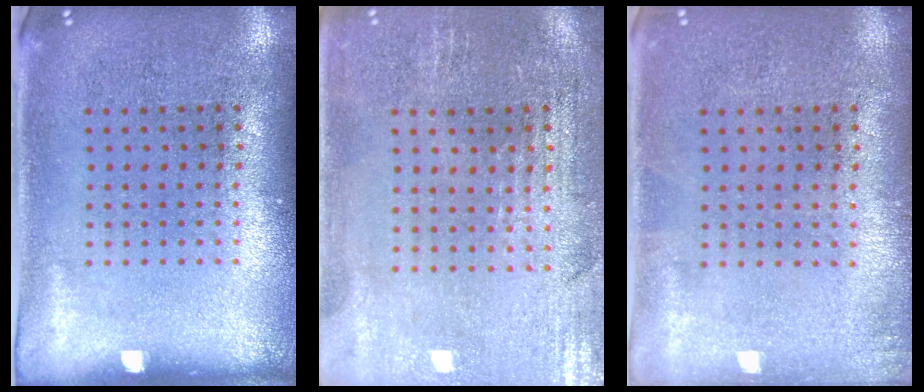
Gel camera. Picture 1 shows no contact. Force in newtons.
{"total": 0.8, "press": 0.7, "slide": 0.5}
{"total": 0.7, "press": 0.7, "slide": 0.1}